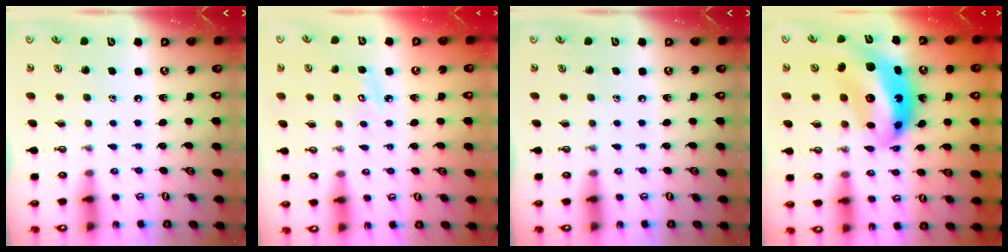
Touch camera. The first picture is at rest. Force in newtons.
{"total": 4.6, "press": 4.6, "slide": 0.4}
{"total": 0.0}
{"total": 15.5, "press": 15.4, "slide": 1.5}